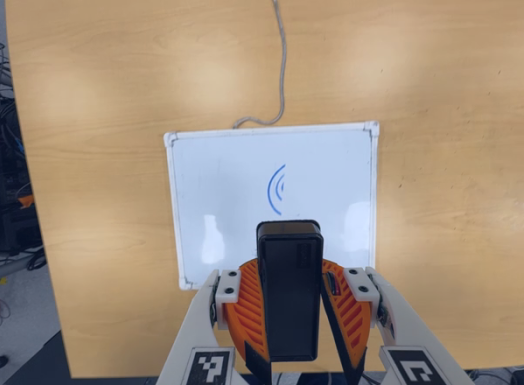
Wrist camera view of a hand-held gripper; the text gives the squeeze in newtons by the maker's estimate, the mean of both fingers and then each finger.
{"total": 8.8, "left": 8.8, "right": 8.8}